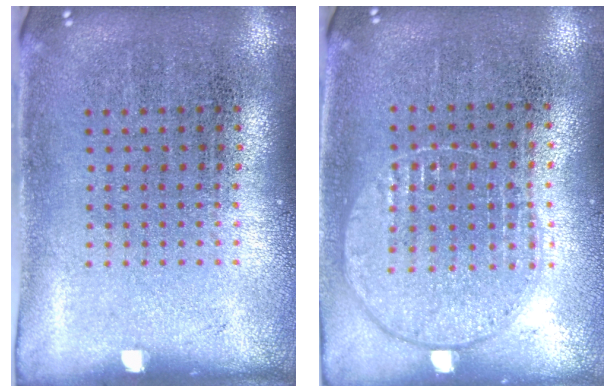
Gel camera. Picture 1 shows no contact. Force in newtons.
{"total": 1.0, "press": 0.9, "slide": 0.4}